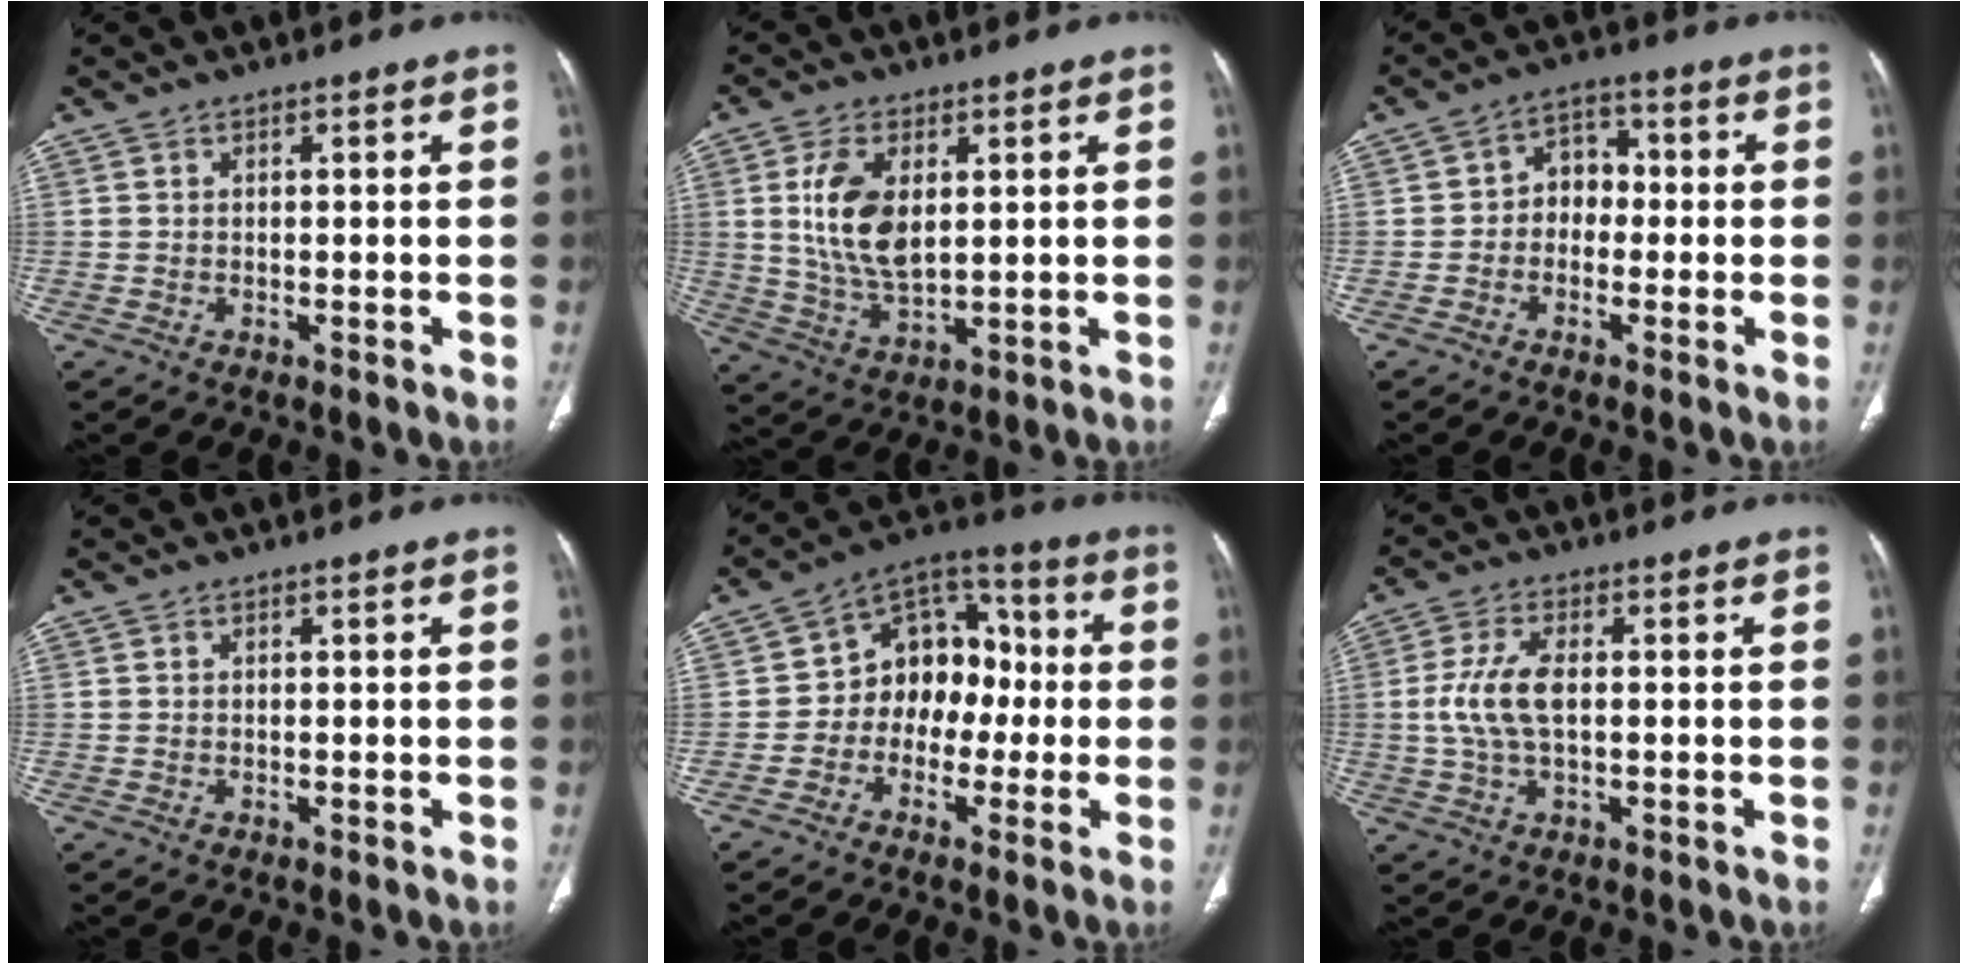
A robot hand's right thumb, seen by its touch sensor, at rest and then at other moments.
{"total": 11.2, "force": [2.4, 6.1, 9.1], "torque": [-0.173, -0.015, 0.053]}
{"total": 5.6, "force": [-0.7, 4.6, 3.2], "torque": [-0.018, 0.028, -0.026]}
{"total": 0.0}
{"total": 12.4, "force": [-1.5, 9.6, 7.8], "torque": [-0.071, 0.047, -0.039]}
{"total": 7.3, "force": [0.2, 3.4, 6.5], "torque": [-0.150, 0.007, 0.001]}